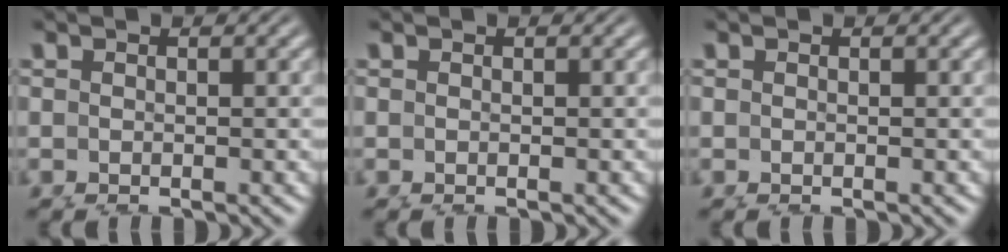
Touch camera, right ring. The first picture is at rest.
{"total": 0.0}
{"total": 0.0}